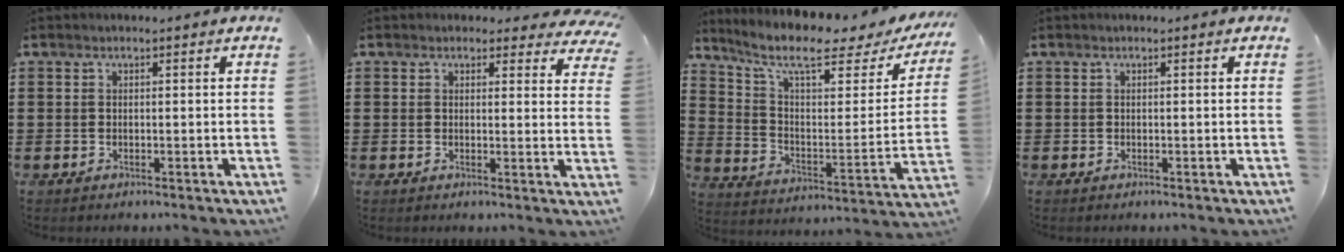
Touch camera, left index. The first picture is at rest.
{"total": 2.5, "force": [2.1, 1.1, 0.7], "torque": [-0.007, -0.006, 0.034]}
{"total": 10.3, "force": [7.3, 2.6, 6.9], "torque": [-0.147, -0.042, 0.118]}
{"total": 0.0}